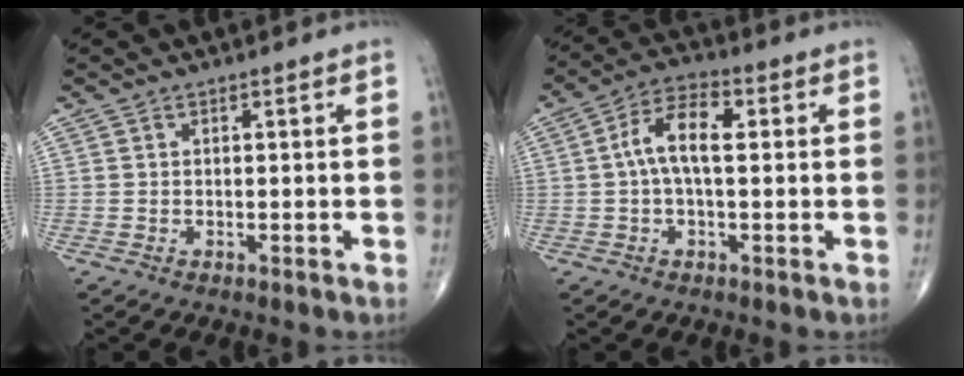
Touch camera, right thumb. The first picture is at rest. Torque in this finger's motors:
{"motor_torque": [0.03, 0.03, 0.37, -0.36, 0.13]}